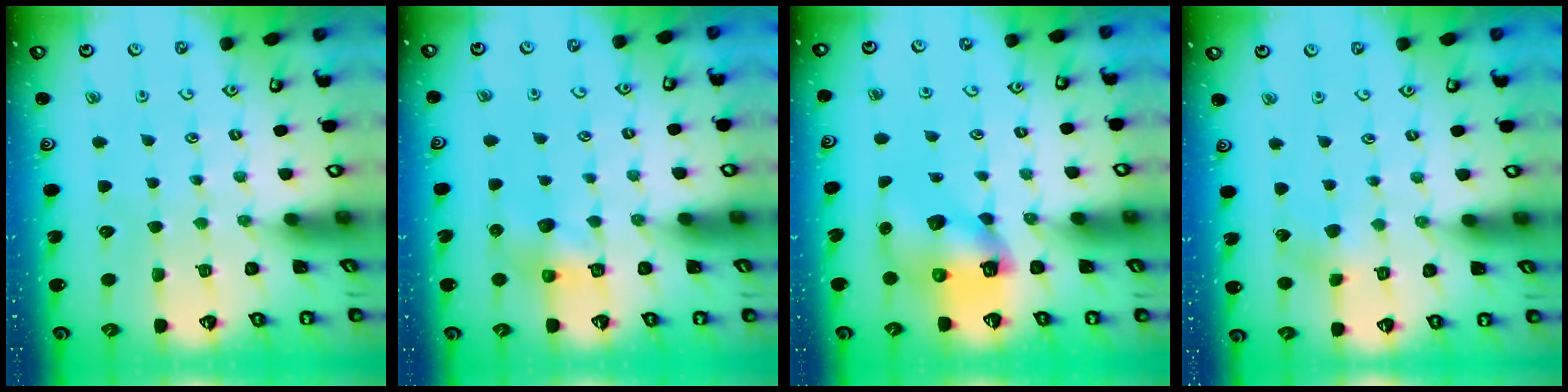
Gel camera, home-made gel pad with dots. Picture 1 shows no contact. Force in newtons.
{"total": 6.5, "press": 6.5, "slide": 0.2}
{"total": 8.9, "press": 8.9, "slide": 1.1}
{"total": 3.3, "press": 3.3, "slide": 0.4}